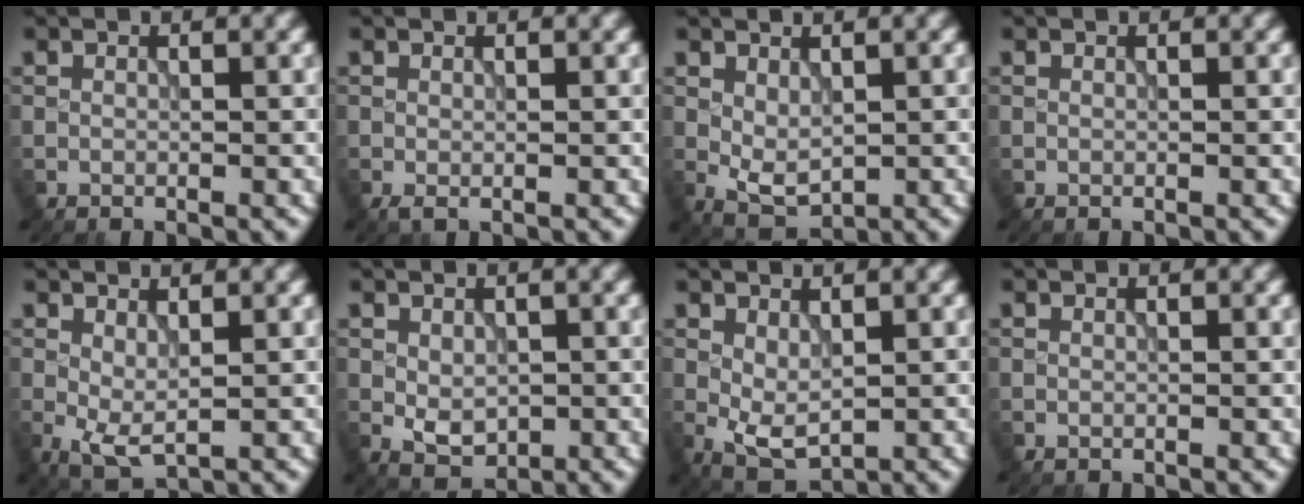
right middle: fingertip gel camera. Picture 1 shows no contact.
{"total": 0.6, "force": [-0.2, 0.3, 0.5], "torque": [-0.011, -0.005, -0.003]}
{"total": 2.6, "force": [0.4, 1.4, 2.1], "torque": [-0.042, -0.005, 0.015]}
{"total": 0.0}
{"total": 2.6, "force": [0.2, 1.1, 2.3], "torque": [-0.054, -0.006, 0.005]}
{"total": 2.9, "force": [-0.3, 1.9, 2.1], "torque": [-0.038, -0.006, -0.001]}
{"total": 3.1, "force": [0.2, 1.6, 2.7], "torque": [-0.057, -0.006, 0.010]}
{"total": 0.0}